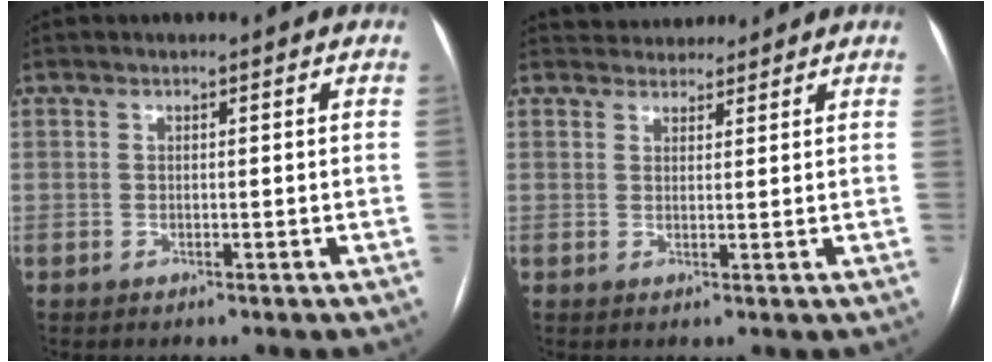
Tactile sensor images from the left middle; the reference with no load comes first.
{"total": 4.5, "force": [4.2, 1.6, 0.3], "torque": [-0.002, 0.023, 0.063]}